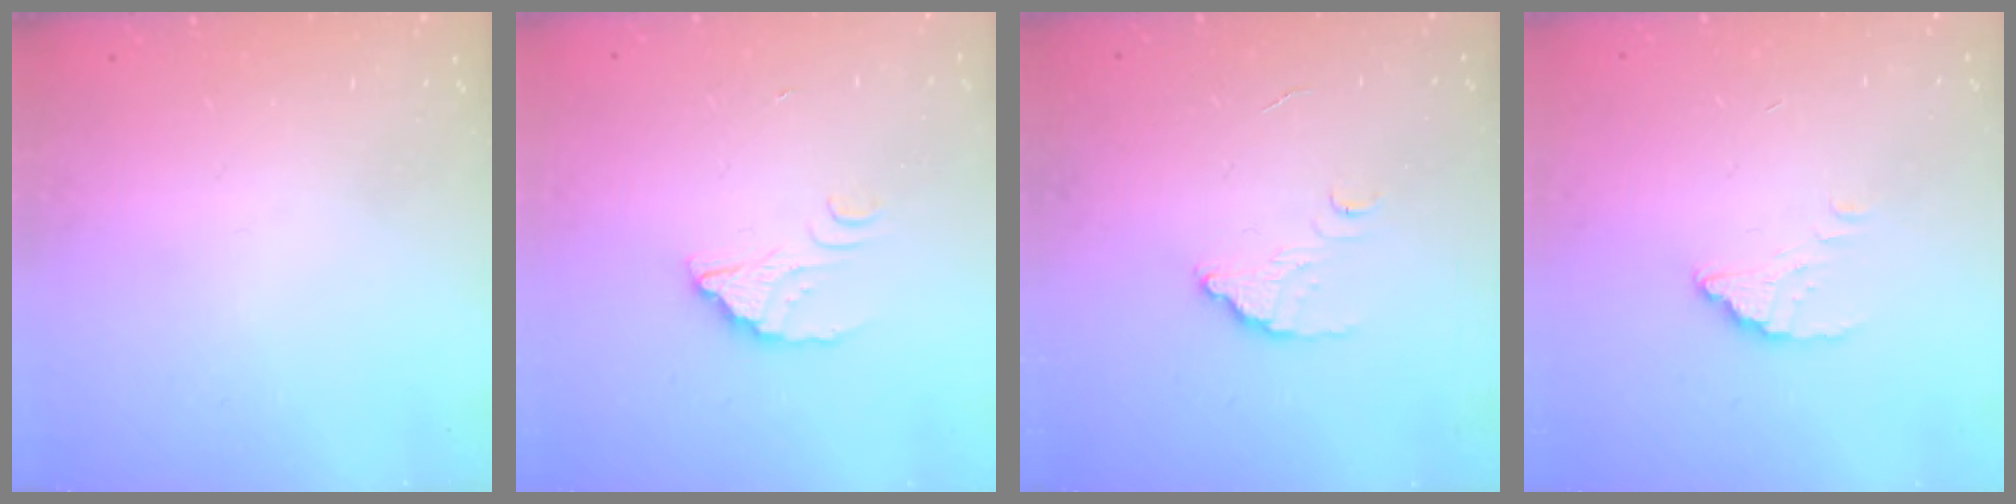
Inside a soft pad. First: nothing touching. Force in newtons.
{"total": 2.2, "press": 2.2, "slide": 0.2}
{"total": 3.8, "press": 3.8, "slide": 0.1}
{"total": 2.0, "press": 2.0, "slide": 0.1}